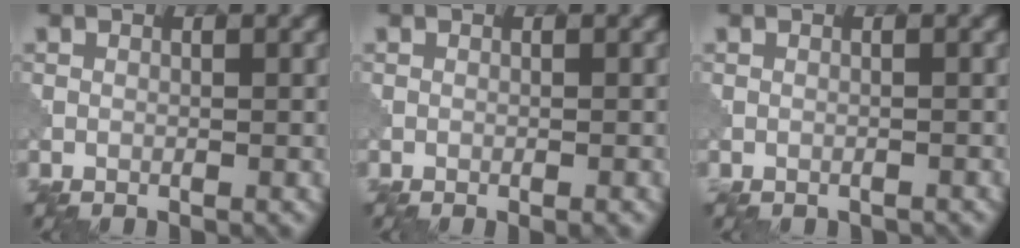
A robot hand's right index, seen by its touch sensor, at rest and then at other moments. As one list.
[{"total": 0.8, "force": [-0.3, 0.1, 0.7], "torque": [-0.008, -0.001, -0.008]}, {"total": 0.8, "force": [-0.8, 0.2, 0.1], "torque": [-0.001, -0.007, -0.011]}]